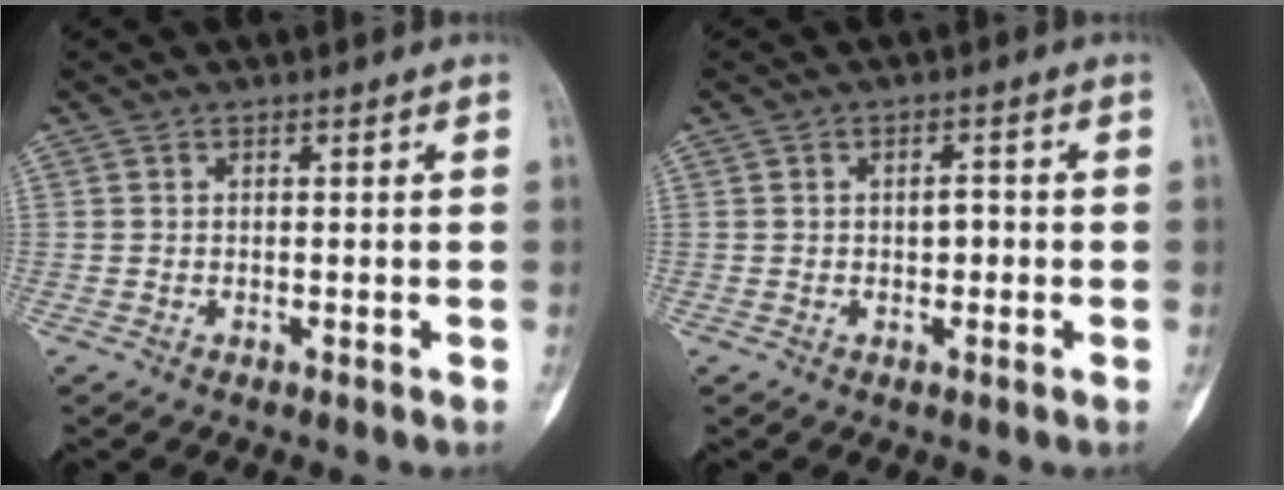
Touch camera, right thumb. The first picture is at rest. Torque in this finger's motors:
{"motor_torque": [-0.29, 0.43, -0.04, -0.05, 0.00]}